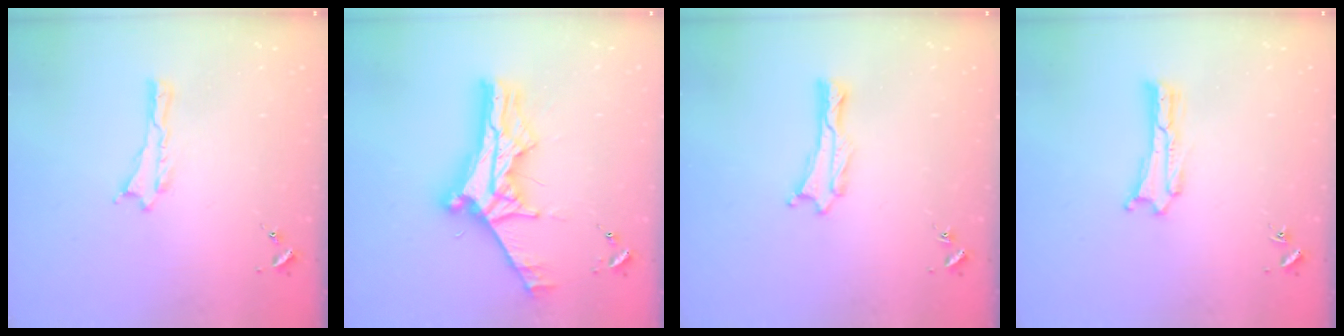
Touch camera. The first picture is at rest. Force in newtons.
{"total": 11.4, "press": 11.4, "slide": 1.1}
{"total": 0.0}
{"total": 0.0}